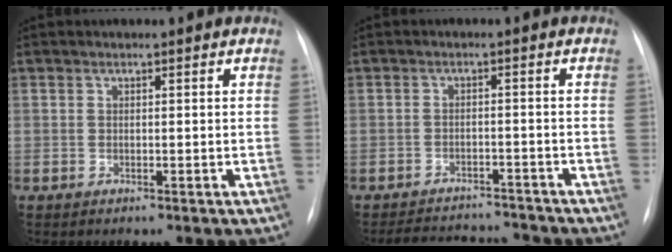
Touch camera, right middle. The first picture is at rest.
{"total": 8.1, "force": [-7.8, 1.7, 0.9], "torque": [-0.014, 0.007, -0.109]}